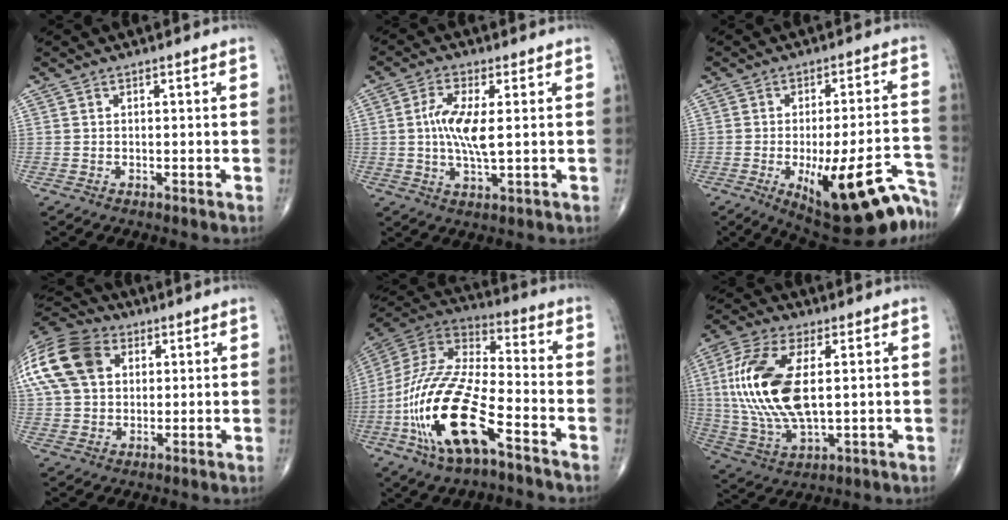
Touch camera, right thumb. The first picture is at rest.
{"total": 7.9, "force": [0.6, 2.2, 7.6], "torque": [-0.168, -0.009, 0.009]}
{"total": 21.5, "force": [-12.1, 6.5, 16.5], "torque": [-0.148, 0.070, -0.159]}
{"total": 24.3, "force": [7.8, 17.7, 14.6], "torque": [-0.354, 0.058, 0.149]}
{"total": 22.6, "force": [-9.4, 8.4, 18.8], "torque": [-0.409, 0.031, -0.174]}
{"total": 18.9, "force": [2.5, 8.9, 16.5], "torque": [-0.356, -0.008, 0.052]}